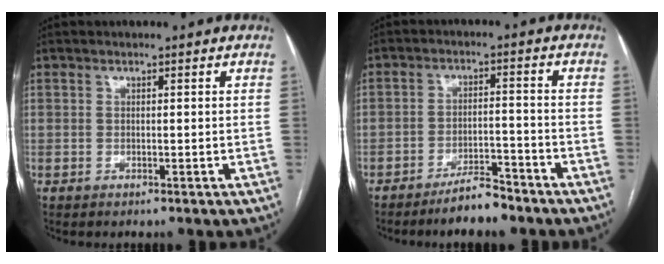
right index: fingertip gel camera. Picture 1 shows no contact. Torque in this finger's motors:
{"motor_torque": [-0.24, -0.34, 0.04, -0.01]}